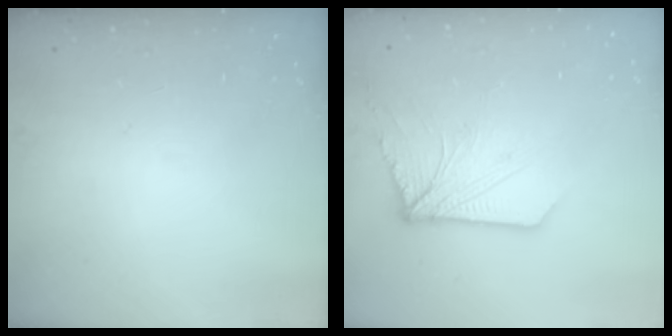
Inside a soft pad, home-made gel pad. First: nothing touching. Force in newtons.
{"total": 11.2, "press": 11.1, "slide": 1.4}